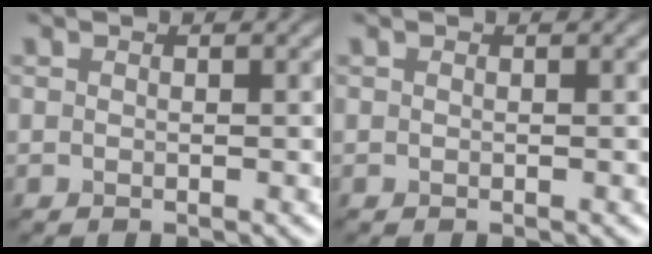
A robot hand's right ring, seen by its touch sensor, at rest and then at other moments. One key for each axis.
{"total": 0.0}